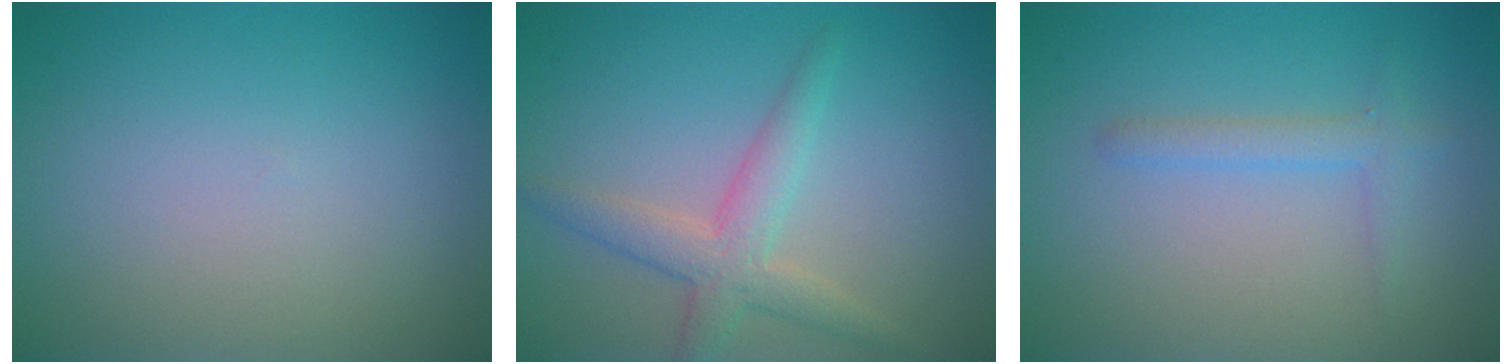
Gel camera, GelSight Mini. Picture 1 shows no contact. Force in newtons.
{"total": 3.3, "press": 3.3, "slide": 0.2}
{"total": 1.7, "press": 1.7, "slide": 0.1}